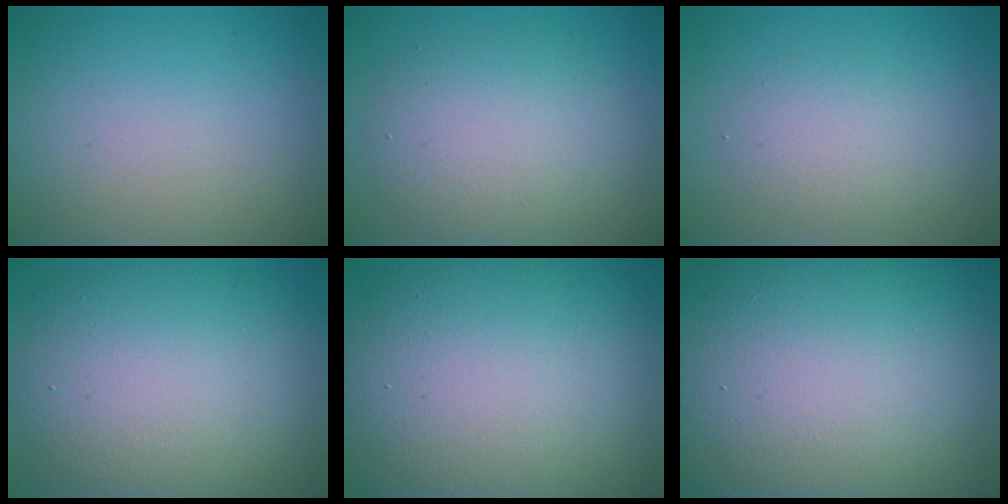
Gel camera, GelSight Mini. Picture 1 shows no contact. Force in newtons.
{"total": 5.5, "press": 5.4, "slide": 0.4}
{"total": 2.4, "press": 2.4, "slide": 0.2}
{"total": 11.8, "press": 11.8, "slide": 0.7}
{"total": 16.6, "press": 16.5, "slide": 1.5}
{"total": 22.1, "press": 22.1, "slide": 1.1}